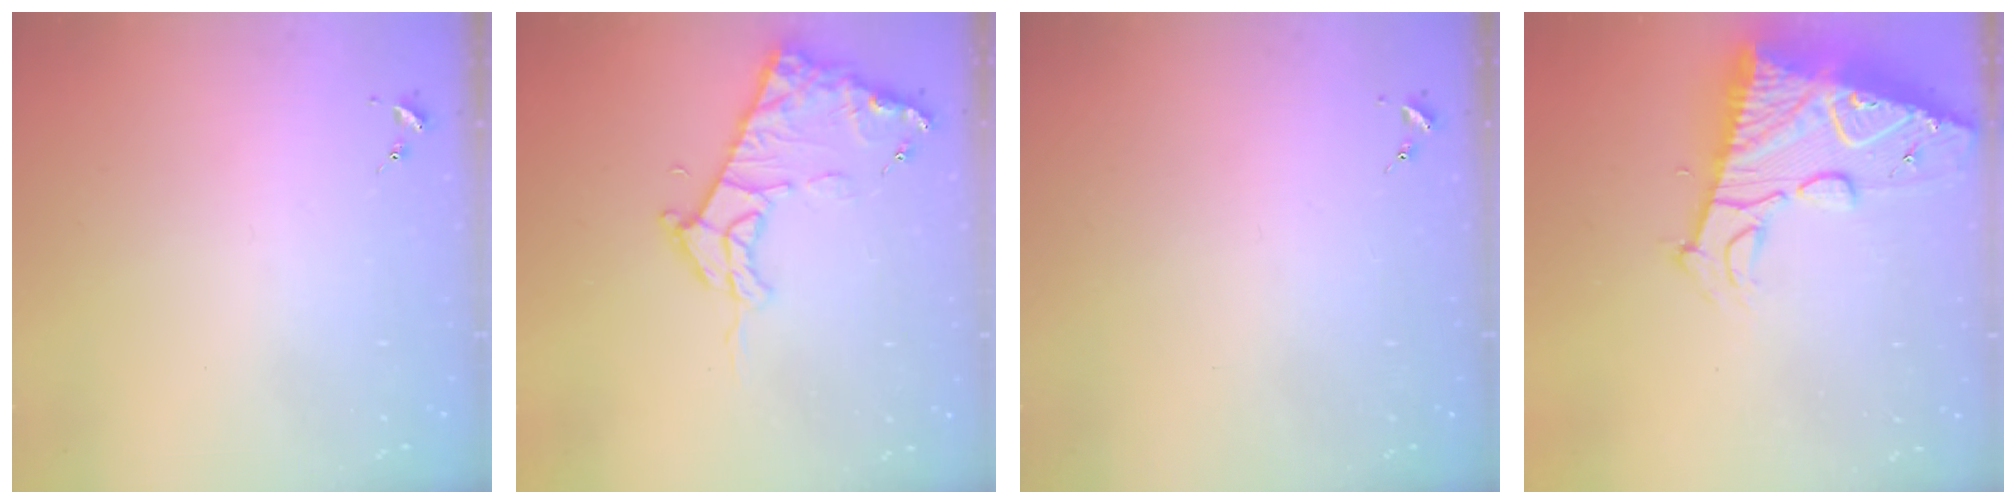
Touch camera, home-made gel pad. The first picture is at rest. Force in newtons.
{"total": 12.0, "press": 12.0, "slide": 1.2}
{"total": 0.0}
{"total": 18.3, "press": 18.2, "slide": 1.7}